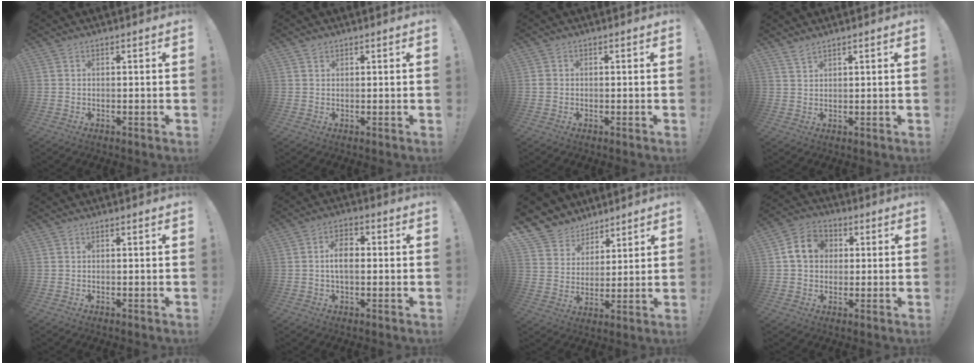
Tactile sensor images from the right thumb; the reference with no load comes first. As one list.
[{"total": 1.1, "force": [0.9, 0.6, 0.1], "torque": [0.004, -0.003, 0.017]}, {"total": 1.2, "force": [-0.2, 1.1, 0.4], "torque": [-0.006, 0.004, -0.003]}, {"total": 2.4, "force": [2.1, 0.4, 0.9], "torque": [-0.015, -0.015, 0.039]}, {"total": 0.0}, {"total": 6.8, "force": [0.0, 3.9, 5.6], "torque": [-0.080, 0.008, -0.002]}, {"total": 9.5, "force": [6.6, 6.7, 1.0], "torque": [-0.026, -0.054, 0.136]}, {"total": 9.4, "force": [1.9, 7.9, 4.8], "torque": [-0.071, 0.012, 0.040]}]